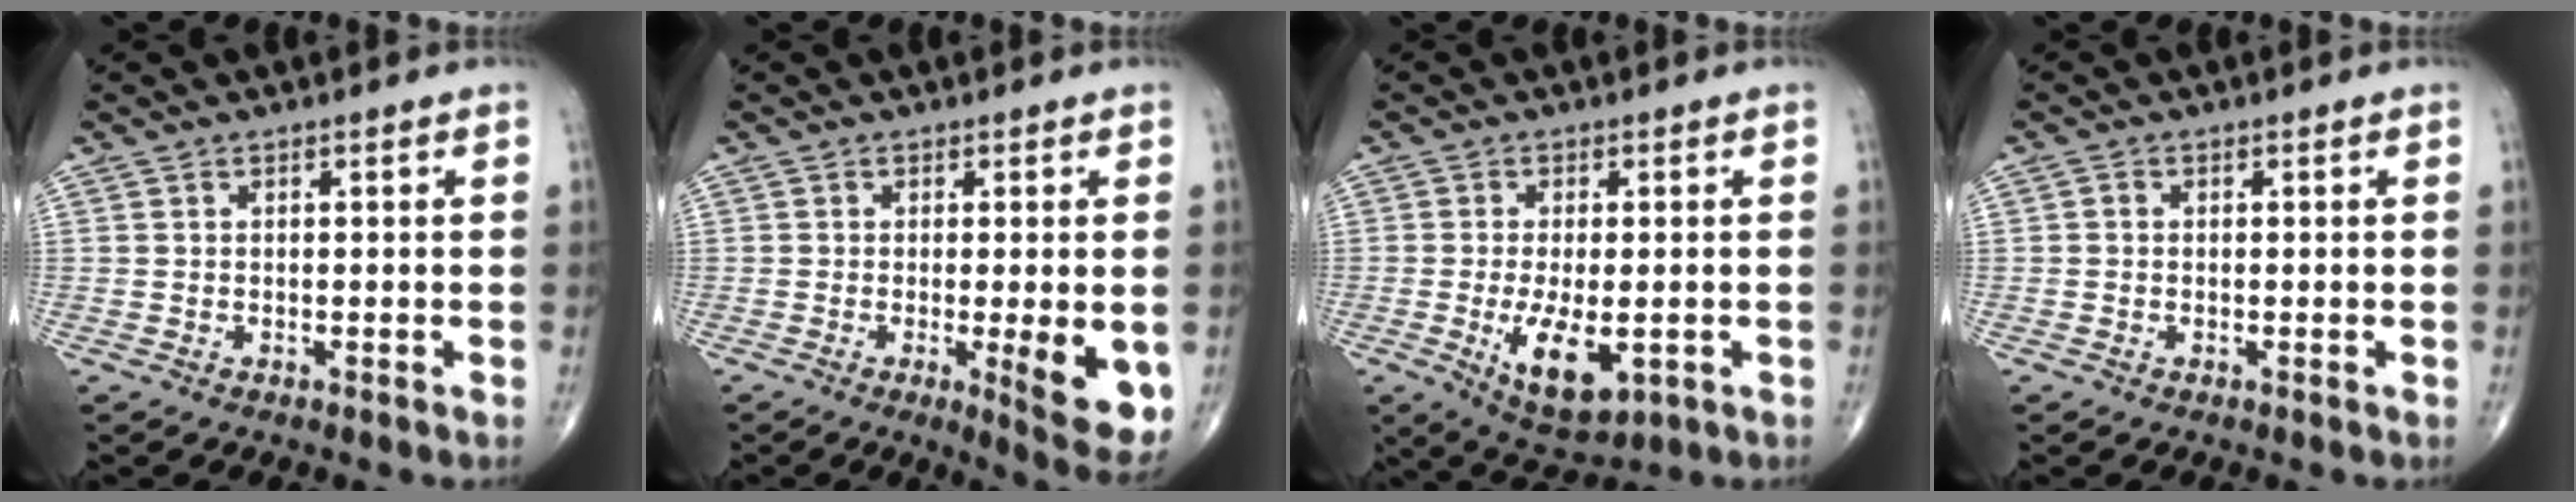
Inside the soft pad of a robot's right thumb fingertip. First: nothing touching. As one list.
[{"total": 8.9, "force": [-1.7, 2.0, 8.5], "torque": [-0.112, -0.022, -0.019]}, {"total": 9.8, "force": [-2.5, 4.5, 8.3], "torque": [-0.135, -0.017, -0.030]}, {"total": 0.7, "force": [-0.1, 0.7, 0.3], "torque": [-0.003, 0.001, -0.004]}]